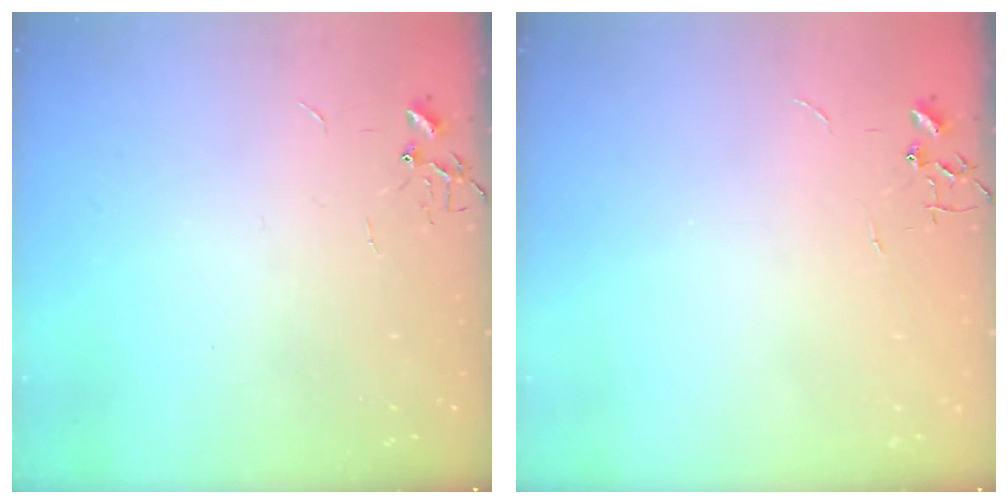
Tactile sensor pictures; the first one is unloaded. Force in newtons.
{"total": 0.0}